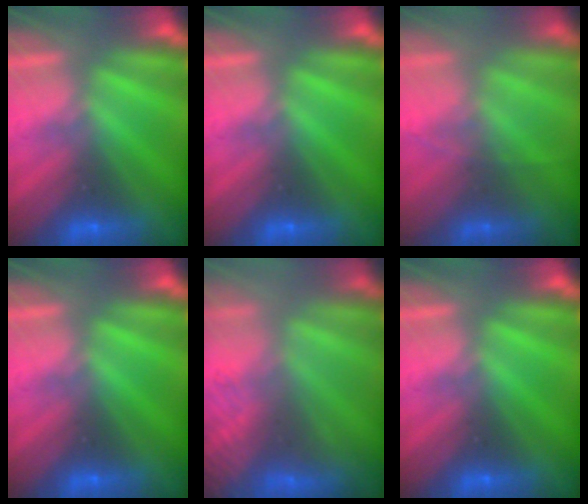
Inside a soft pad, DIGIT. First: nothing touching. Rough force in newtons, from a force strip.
{"total": 0.0}
{"total": 1.8}
{"total": 0.0}
{"total": 4.5}
{"total": 0.0}